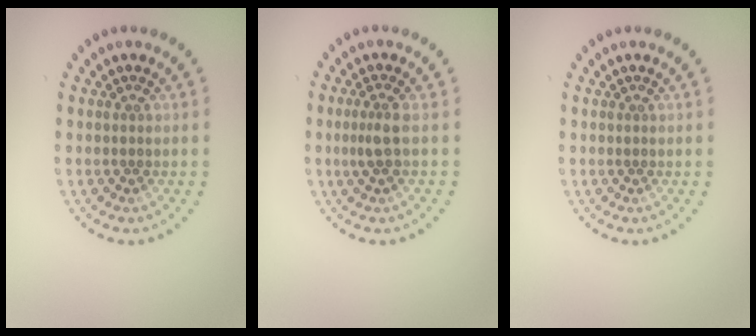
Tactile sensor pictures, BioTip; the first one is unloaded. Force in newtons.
{"total": 1.6, "press": 1.3, "slide": 1.0}
{"total": 0.0}